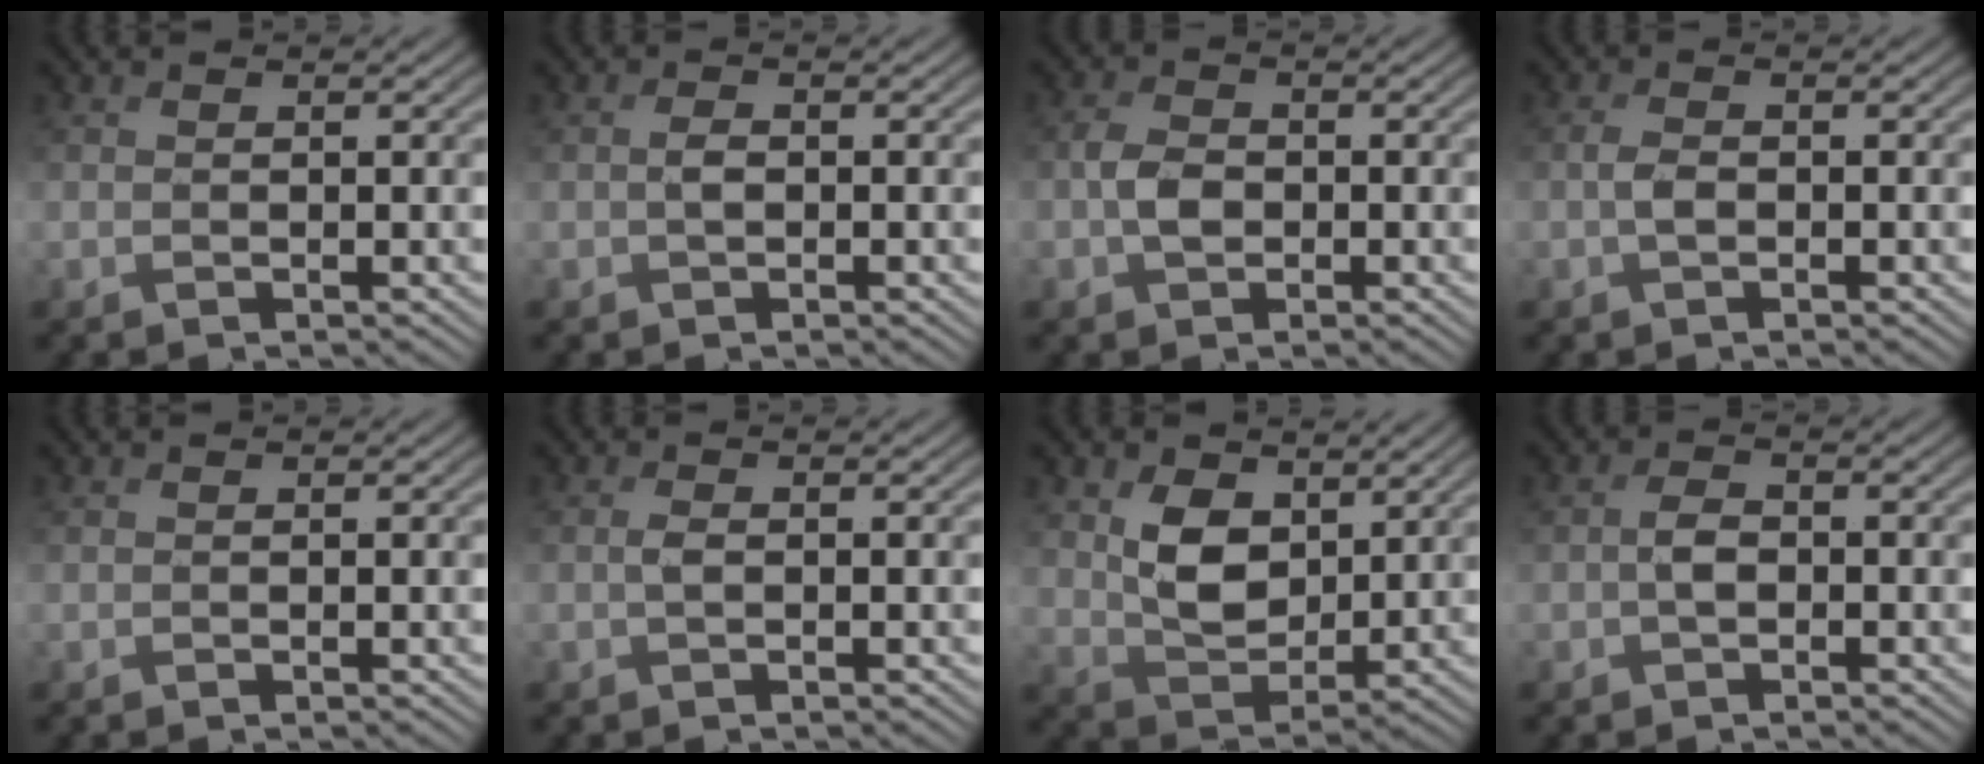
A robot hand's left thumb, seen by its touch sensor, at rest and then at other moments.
{"total": 1.3, "force": [-0.3, 0.7, 1.0], "torque": [-0.020, 0.004, -0.008]}
{"total": 2.9, "force": [-0.7, 2.1, 1.9], "torque": [-0.043, 0.000, -0.020]}
{"total": 1.6, "force": [-0.5, 0.7, 1.3], "torque": [-0.028, 0.003, -0.014]}
{"total": 0.0}
{"total": 1.1, "force": [-0.2, 0.4, 1.0], "torque": [-0.024, 0.002, -0.005]}
{"total": 6.6, "force": [2.6, 4.3, 4.3], "torque": [-0.095, -0.011, 0.050]}
{"total": 2.1, "force": [-0.7, 1.3, 1.5], "torque": [-0.030, 0.004, -0.018]}